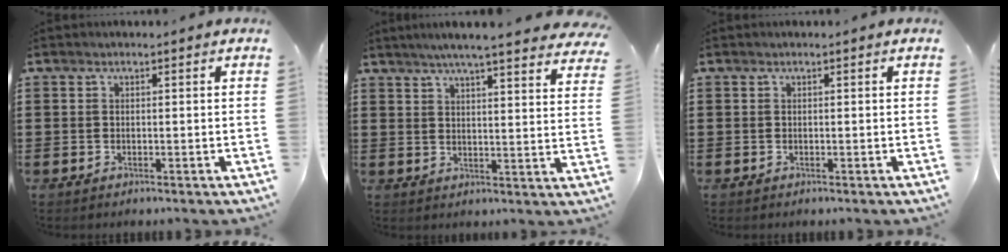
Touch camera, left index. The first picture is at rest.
{"total": 5.3, "force": [4.8, -0.4, 2.4], "torque": [-0.065, -0.017, 0.081]}
{"total": 0.0}